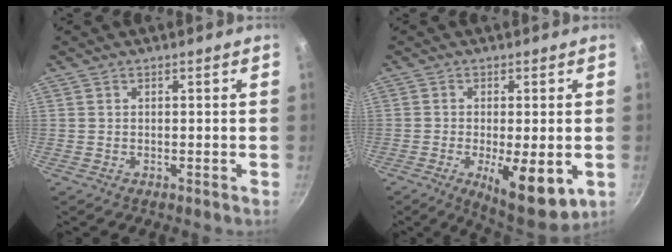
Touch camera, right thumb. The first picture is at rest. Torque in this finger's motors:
{"motor_torque": [1.50, 1.71, 0.02, 0.02, 0.29]}